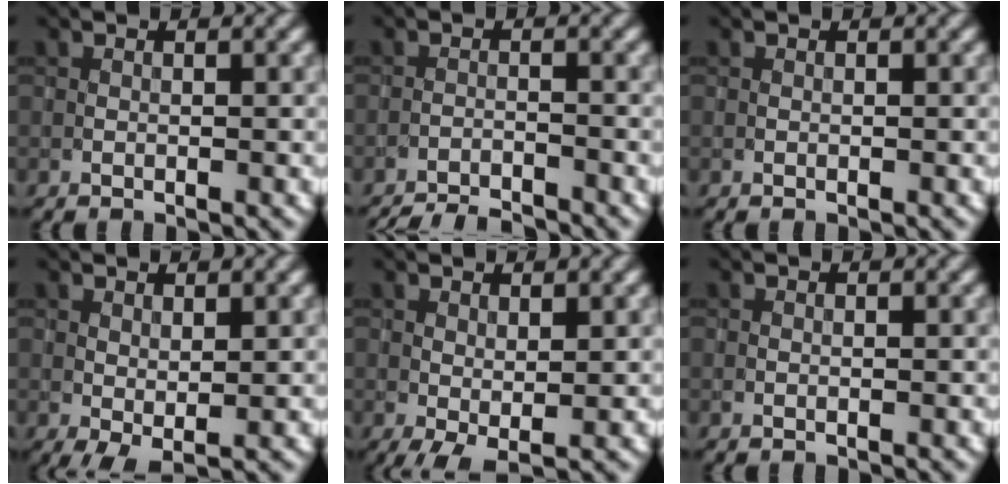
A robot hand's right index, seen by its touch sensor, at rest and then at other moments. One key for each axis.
{"total": 5.6, "fx": -5.4, "fy": 0.8, "fz": 0.8, "tx": -0.011, "ty": -0.006, "tz": -0.079}
{"total": 0.0}
{"total": 1.2, "fx": 0.2, "fy": 0.4, "fz": 1.1, "tx": -0.024, "ty": -0.002, "tz": 0.008}
{"total": 1.4, "fx": 0.0, "fy": 0.4, "fz": 1.3, "tx": -0.031, "ty": -0.003, "tz": 0.001}
{"total": 0.0}